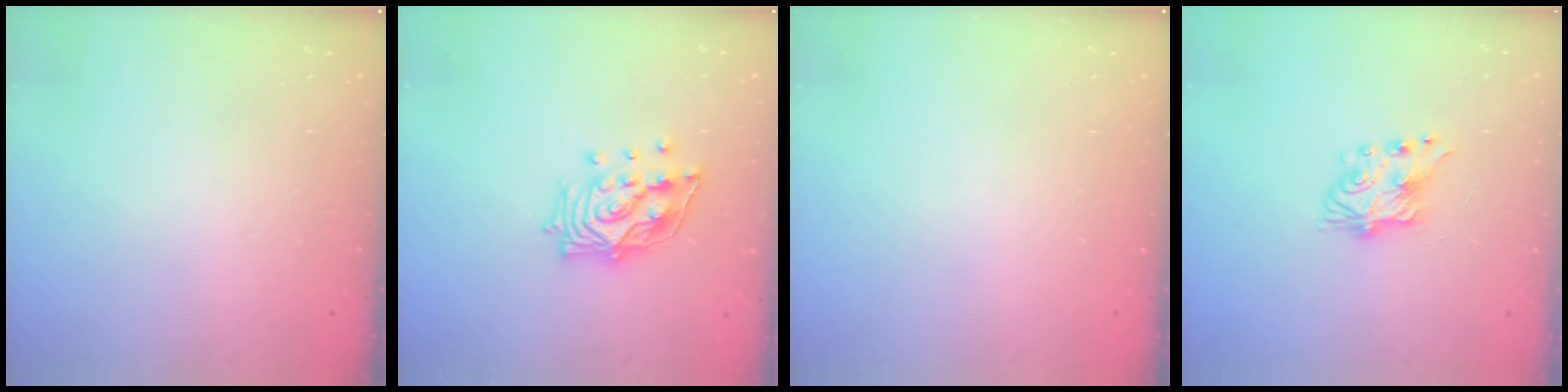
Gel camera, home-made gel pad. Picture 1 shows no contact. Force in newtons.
{"total": 14.5, "press": 14.4, "slide": 1.6}
{"total": 0.0}
{"total": 7.1, "press": 7.1, "slide": 0.5}